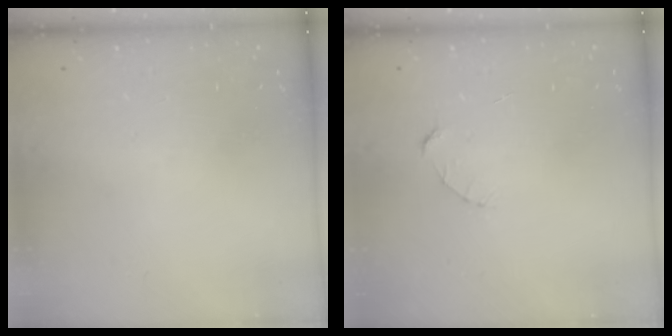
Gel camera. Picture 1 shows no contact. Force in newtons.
{"total": 2.4, "press": 2.4, "slide": 0.2}